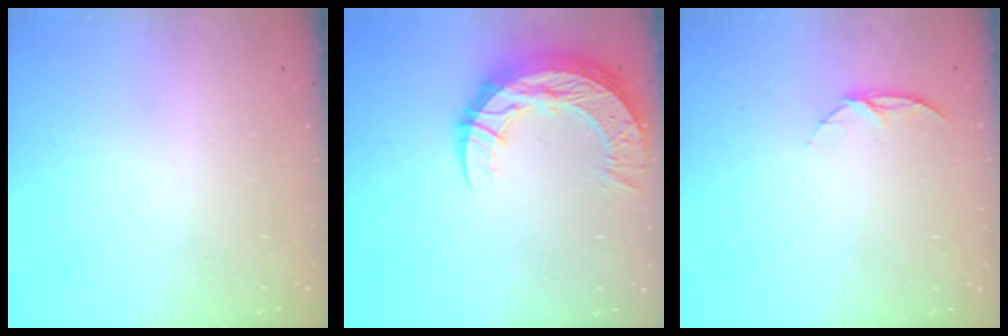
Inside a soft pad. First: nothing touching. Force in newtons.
{"total": 15.4, "press": 15.3, "slide": 1.1}
{"total": 6.9, "press": 6.9, "slide": 0.8}